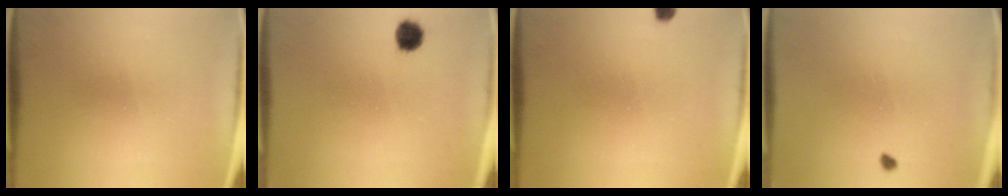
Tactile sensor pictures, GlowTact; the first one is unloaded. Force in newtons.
{"total": 3.3}
{"total": 1.4}
{"total": 0.7}